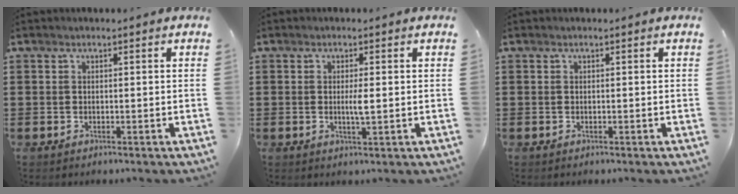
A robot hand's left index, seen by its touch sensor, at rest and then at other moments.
{"total": 2.3, "force": [-0.1, 0.2, 2.3], "torque": [-0.045, -0.004, -0.003]}
{"total": 0.0}